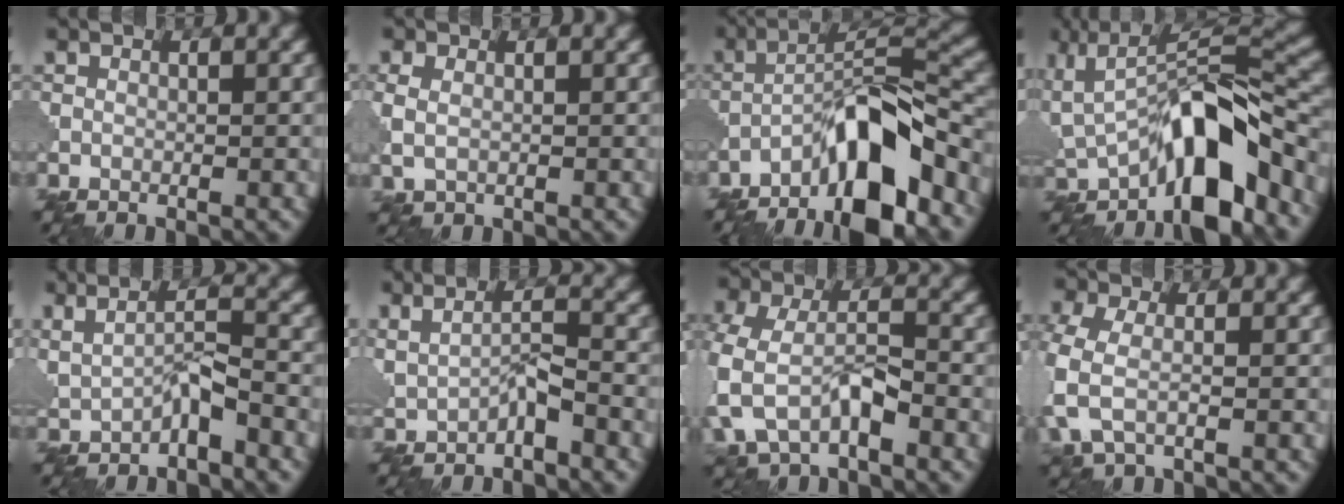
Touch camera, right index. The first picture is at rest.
{"total": 2.3, "force": [0.1, 1.7, 1.6], "torque": [-0.043, -0.003, 0.007]}
{"total": 10.3, "force": [-6.4, 2.6, 7.6], "torque": [-0.117, 0.022, -0.118]}
{"total": 9.6, "force": [-3.8, 4.0, 7.8], "torque": [-0.103, 0.018, -0.076]}
{"total": 3.0, "force": [-0.4, 0.7, 2.9], "torque": [-0.057, -0.003, -0.006]}
{"total": 2.5, "force": [-0.4, 0.6, 2.4], "torque": [-0.050, -0.003, -0.005]}
{"total": 6.6, "force": [-2.6, 3.6, 4.8], "torque": [-0.119, -0.003, -0.055]}
{"total": 4.7, "force": [-1.4, 2.6, 3.6], "torque": [-0.102, -0.002, -0.038]}